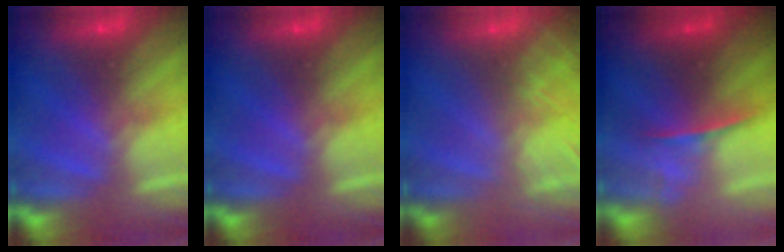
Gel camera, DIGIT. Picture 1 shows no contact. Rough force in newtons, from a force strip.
{"total": 0.0}
{"total": 8.3}
{"total": 1.7}